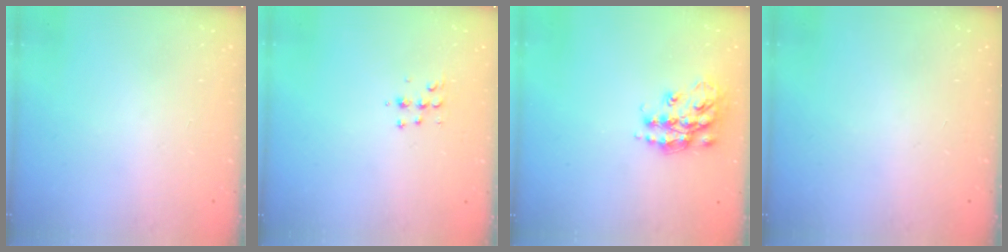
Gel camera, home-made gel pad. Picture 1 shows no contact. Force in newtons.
{"total": 5.4, "press": 5.3, "slide": 0.7}
{"total": 14.9, "press": 14.8, "slide": 0.8}
{"total": 0.0}